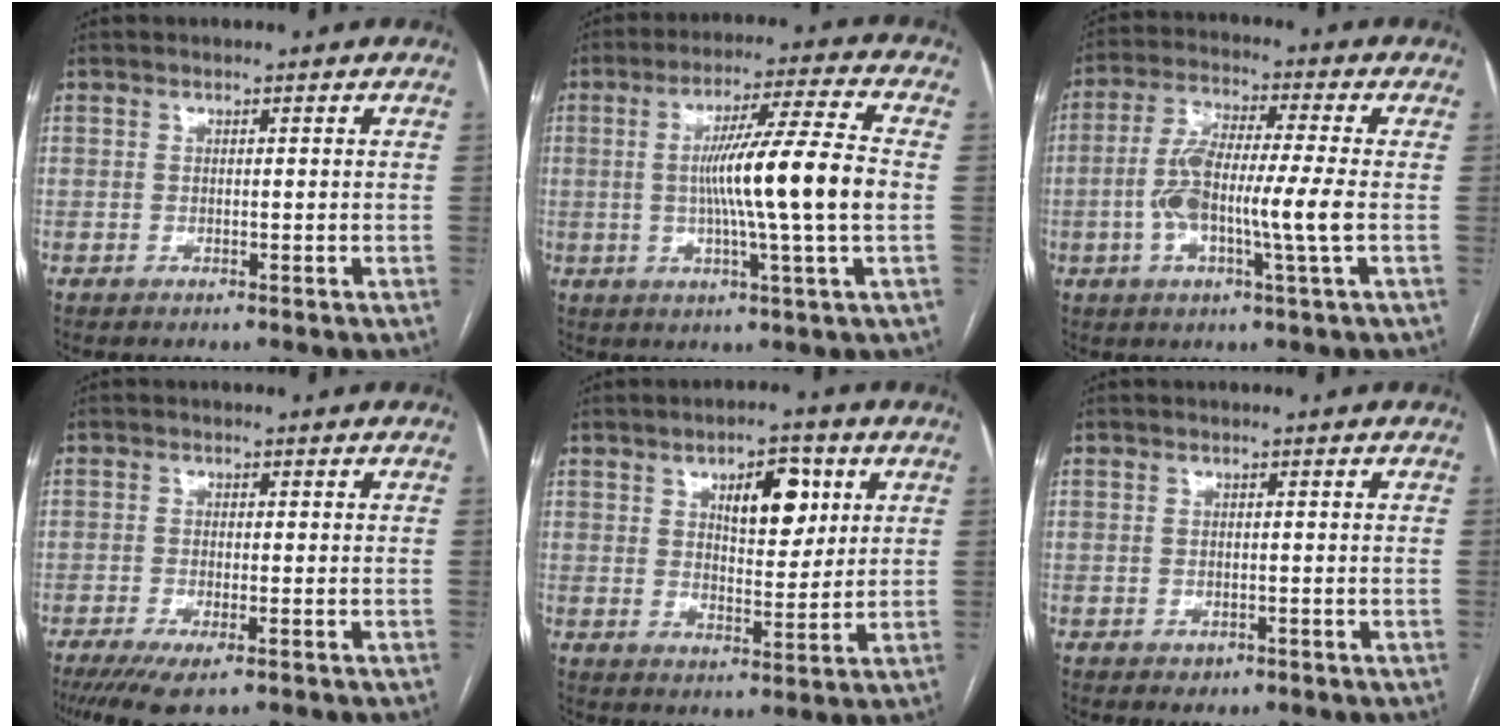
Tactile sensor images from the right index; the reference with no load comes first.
{"total": 13.7, "force": [-0.4, -1.1, 13.7], "torque": [-0.232, 0.003, -0.009]}
{"total": 11.0, "force": [-1.8, 0.4, 10.8], "torque": [-0.213, 0.005, -0.041]}
{"total": 5.8, "force": [-3.8, 1.3, 4.2], "torque": [-0.073, -0.015, -0.060]}
{"total": 8.3, "force": [3.3, 3.5, 6.7], "torque": [-0.099, 0.004, 0.054]}
{"total": 1.1, "force": [-0.6, 0.8, 0.4], "torque": [-0.007, 0.001, -0.004]}